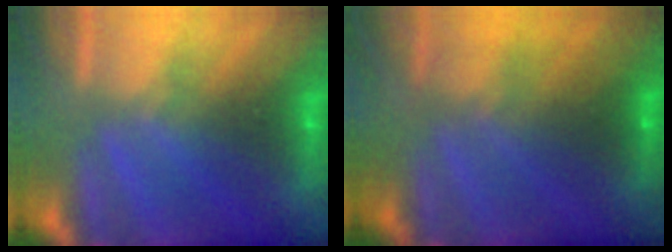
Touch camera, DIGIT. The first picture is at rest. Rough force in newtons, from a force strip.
{"total": 2.8}